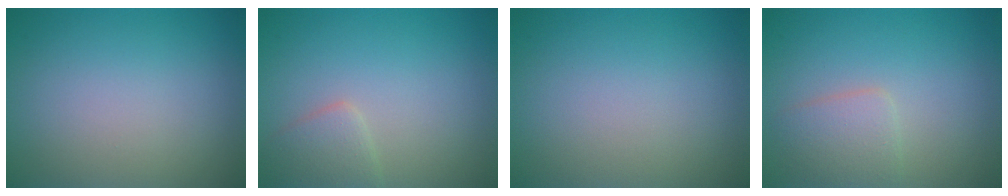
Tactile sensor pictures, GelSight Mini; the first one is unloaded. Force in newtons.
{"total": 2.1, "press": 2.1, "slide": 0.1}
{"total": 0.0}
{"total": 2.5, "press": 2.5, "slide": 0.1}